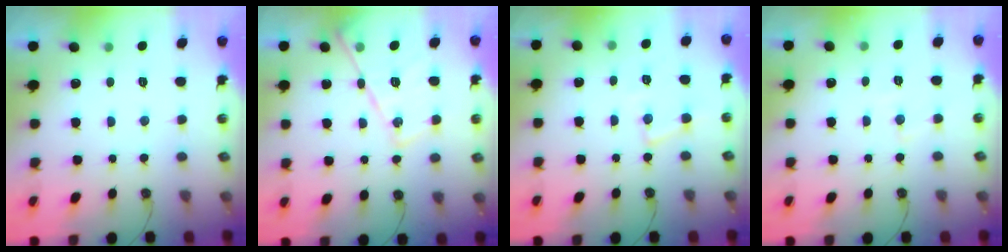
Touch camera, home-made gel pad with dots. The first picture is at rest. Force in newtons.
{"total": 16.3, "press": 16.2, "slide": 1.7}
{"total": 9.2, "press": 9.2, "slide": 0.7}
{"total": 5.5, "press": 5.5, "slide": 0.8}